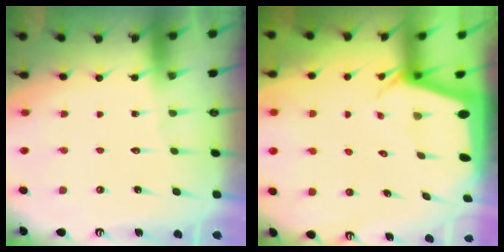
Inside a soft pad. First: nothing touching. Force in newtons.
{"total": 3.0, "press": 3.0, "slide": 0.1}